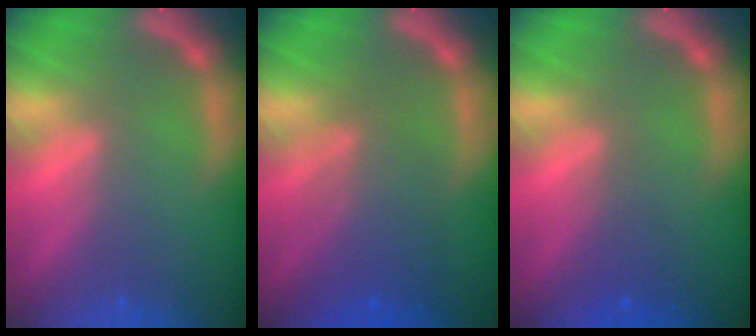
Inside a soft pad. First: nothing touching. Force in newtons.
{"total": 5.6}
{"total": 2.0}